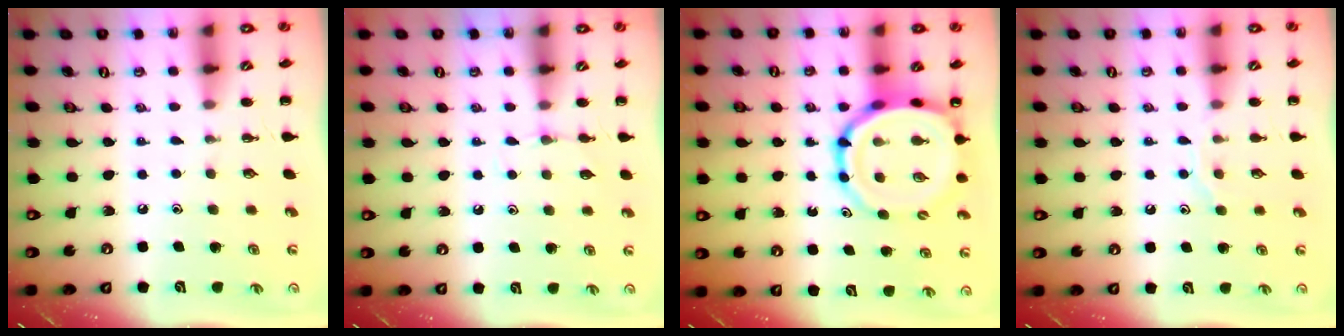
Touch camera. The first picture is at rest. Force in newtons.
{"total": 3.8, "press": 3.6, "slide": 1.2}
{"total": 12.8, "press": 12.4, "slide": 3.3}
{"total": 7.0, "press": 7.0, "slide": 0.8}